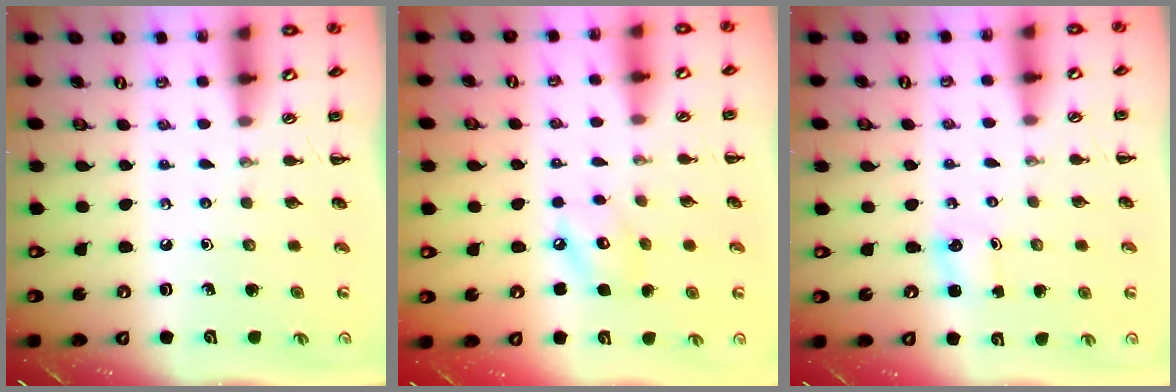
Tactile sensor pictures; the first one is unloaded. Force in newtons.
{"total": 6.4, "press": 6.4, "slide": 0.4}
{"total": 1.2, "press": 1.2, "slide": 0.2}